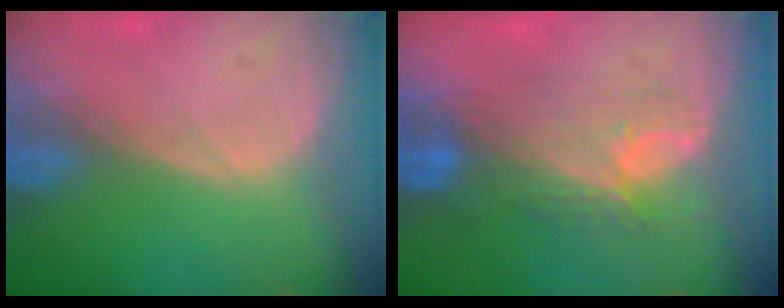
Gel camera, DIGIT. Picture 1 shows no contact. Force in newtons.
{"total": 7.3, "press": 7.2, "slide": 1.4}